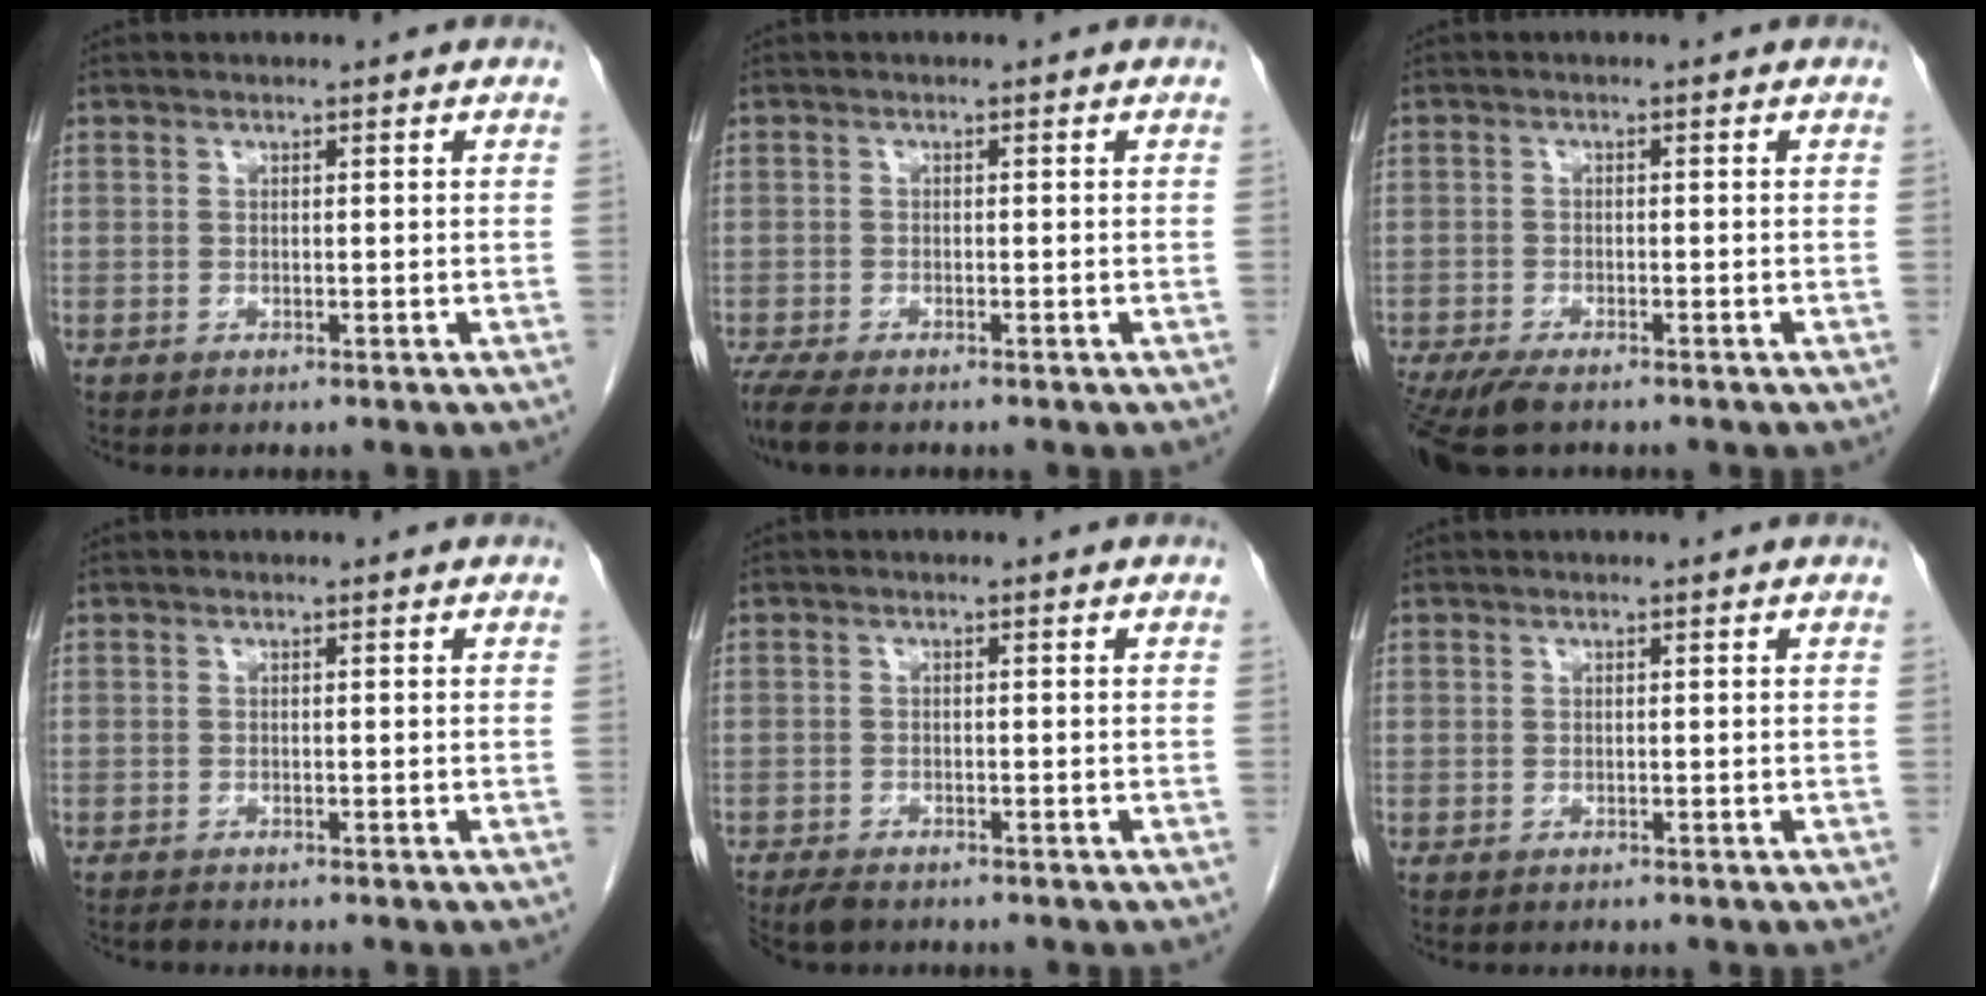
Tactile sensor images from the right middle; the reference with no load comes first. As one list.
[{"total": 4.7, "force": [-3.8, 1.0, 2.7], "torque": [-0.055, -0.015, -0.063]}, {"total": 7.7, "force": [-6.1, 1.9, 4.3], "torque": [-0.074, -0.016, -0.101]}, {"total": 0.7, "force": [-0.7, 0.0, 0.1], "torque": [-0.007, -0.003, -0.015]}, {"total": 3.9, "force": [-3.3, 1.3, 1.5], "torque": [-0.024, -0.008, -0.053]}, {"total": 0.0}]